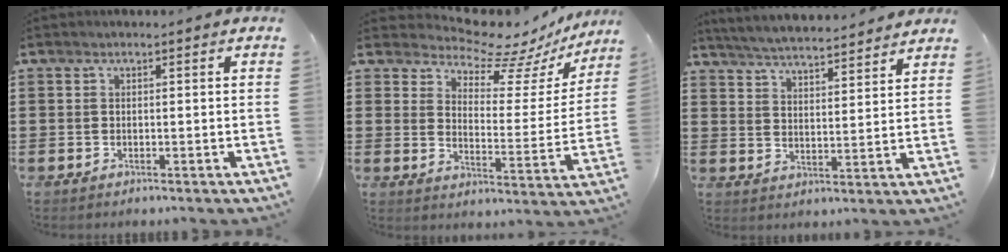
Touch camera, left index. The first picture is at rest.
{"total": 8.3, "force": [7.6, 2.0, 2.5], "torque": [-0.054, -0.062, 0.130]}
{"total": 4.8, "force": [4.7, -0.3, 0.7], "torque": [-0.036, -0.031, 0.080]}